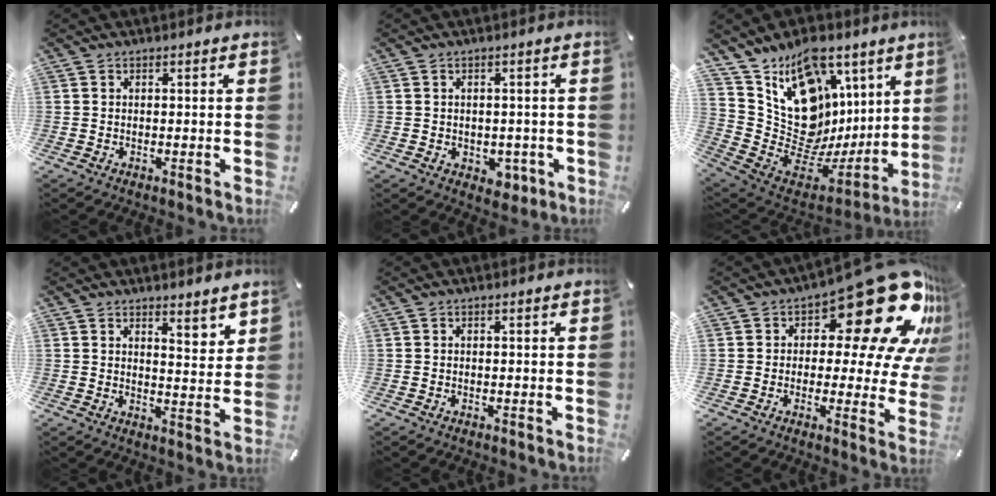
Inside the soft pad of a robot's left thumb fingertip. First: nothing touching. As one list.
[{"total": 3.7, "force": [-0.8, 3.2, 1.7], "torque": [-0.003, -0.002, -0.016]}, {"total": 18.1, "force": [5.8, 14.6, 9.0], "torque": [-0.111, -0.092, 0.135]}, {"total": 4.6, "force": [4.3, 1.2, 0.9], "torque": [-0.001, -0.044, 0.073]}, {"total": 0.0}, {"total": 24.1, "force": [11.7, 10.8, 18.1], "torque": [-0.231, -0.087, 0.194]}]